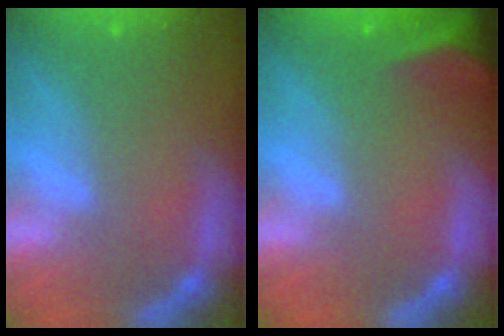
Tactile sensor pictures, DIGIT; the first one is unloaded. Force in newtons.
{"total": 7.5}